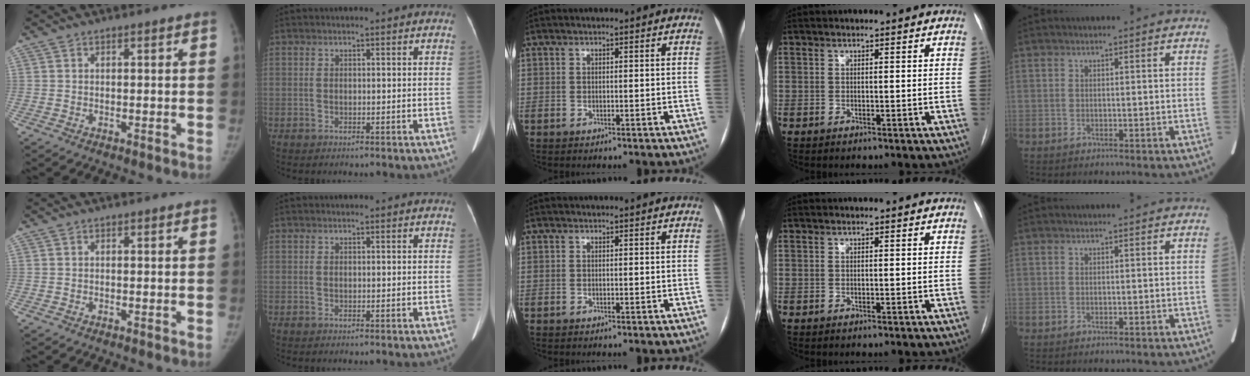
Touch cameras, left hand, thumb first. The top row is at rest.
{}